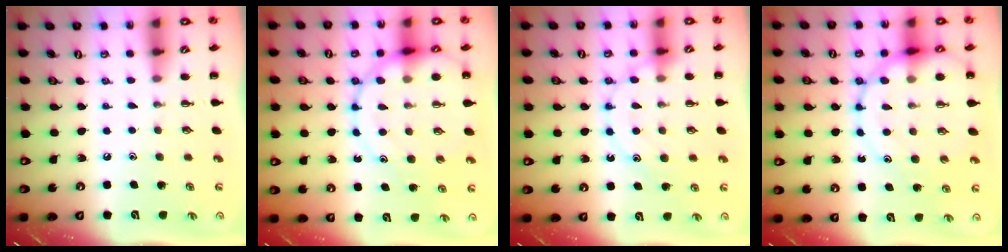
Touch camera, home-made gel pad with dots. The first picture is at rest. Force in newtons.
{"total": 16.3, "press": 16.1, "slide": 2.5}
{"total": 12.3, "press": 12.2, "slide": 1.7}
{"total": 16.3, "press": 16.1, "slide": 2.5}